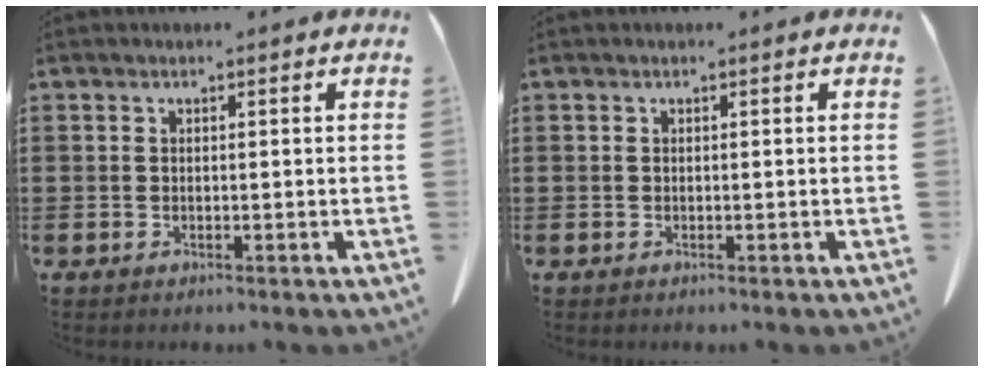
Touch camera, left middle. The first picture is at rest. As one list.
[{"total": 0.0}]